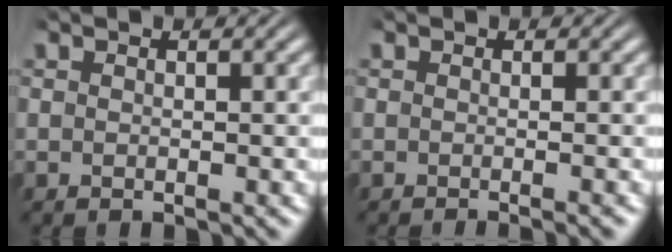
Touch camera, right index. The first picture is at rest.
{"total": 1.0, "force": [-0.9, -0.3, 0.2], "torque": [0.003, 0.003, -0.016]}